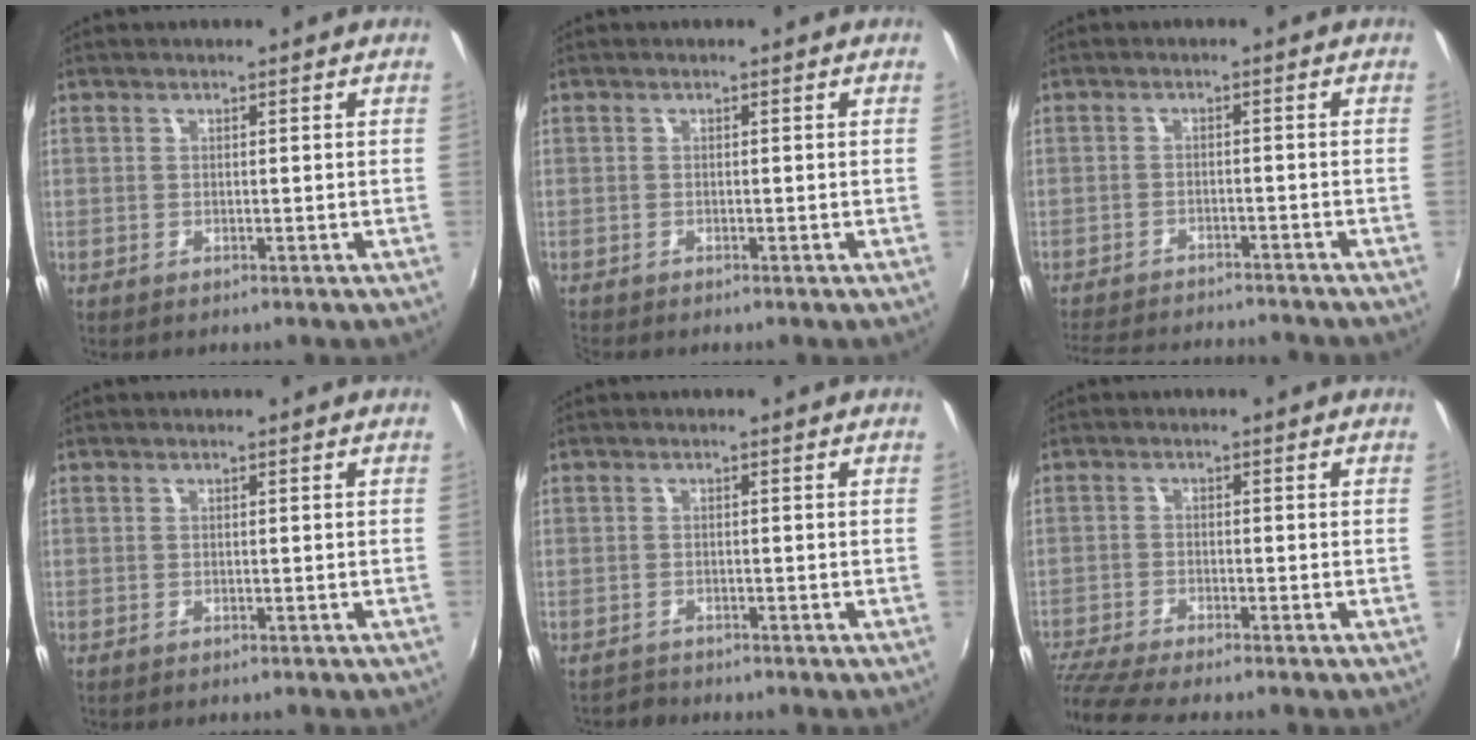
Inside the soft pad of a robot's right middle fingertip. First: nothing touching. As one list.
[{"total": 0.7, "force": [-0.7, 0.1, 0.1], "torque": [-0.001, -0.003, -0.014]}, {"total": 15.2, "force": [-13.8, 2.8, 5.8], "torque": [-0.122, -0.019, -0.199]}, {"total": 0.6, "force": [-0.4, 0.0, 0.4], "torque": [-0.002, 0.004, -0.005]}, {"total": 1.7, "force": [-1.6, 0.5, -0.3], "torque": [-0.002, 0.002, -0.029]}, {"total": 8.5, "force": [-7.7, -0.1, 3.6], "torque": [-0.099, -0.037, -0.137]}]